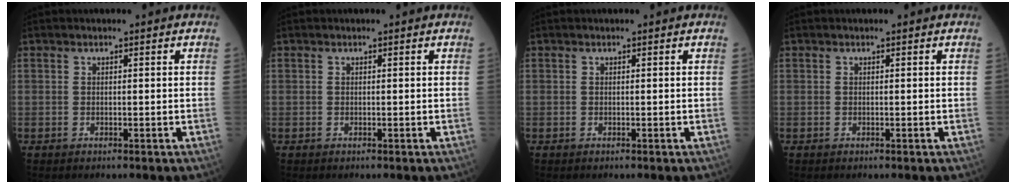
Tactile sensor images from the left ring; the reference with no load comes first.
{"total": 0.0}
{"total": 0.0}
{"total": 0.0}